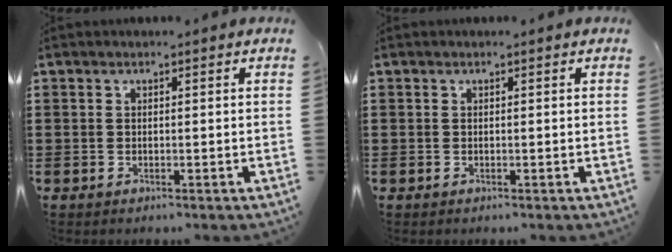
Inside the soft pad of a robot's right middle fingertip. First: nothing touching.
{"total": 0.0}